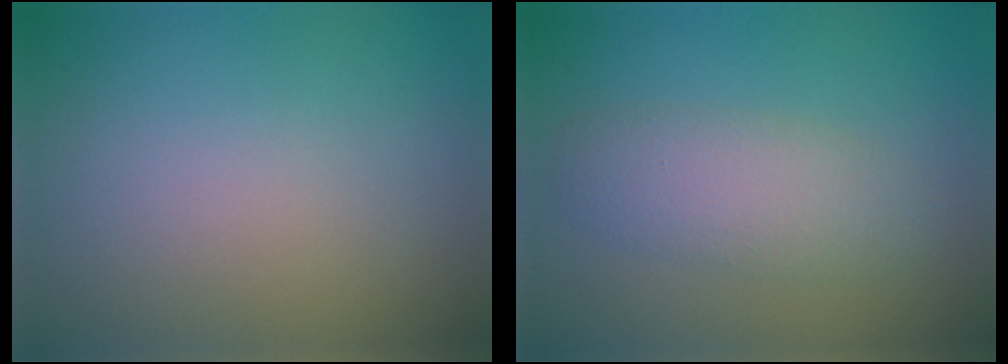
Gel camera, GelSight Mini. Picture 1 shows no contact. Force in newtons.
{"total": 3.5, "press": 3.5, "slide": 0.3}